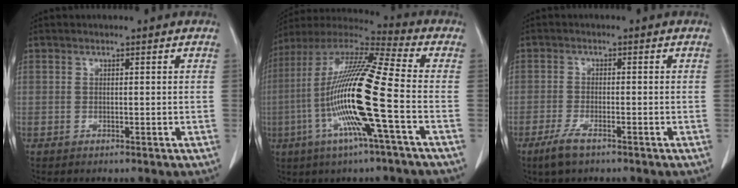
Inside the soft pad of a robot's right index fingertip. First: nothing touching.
{"total": 19.0, "force": [-4.2, -0.1, 18.6], "torque": [-0.371, -0.008, -0.094]}
{"total": 3.7, "force": [-2.5, 0.7, 2.6], "torque": [-0.061, -0.008, -0.046]}